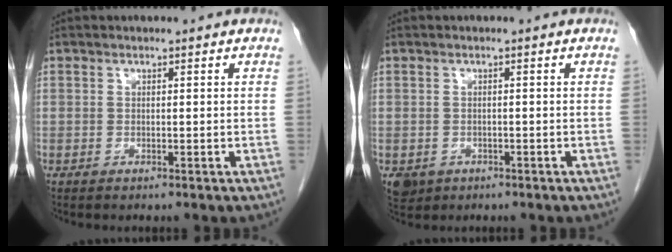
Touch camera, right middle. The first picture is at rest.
{"total": 3.1, "force": [-1.5, 2.6, 0.9], "torque": [-0.015, -0.001, -0.018]}